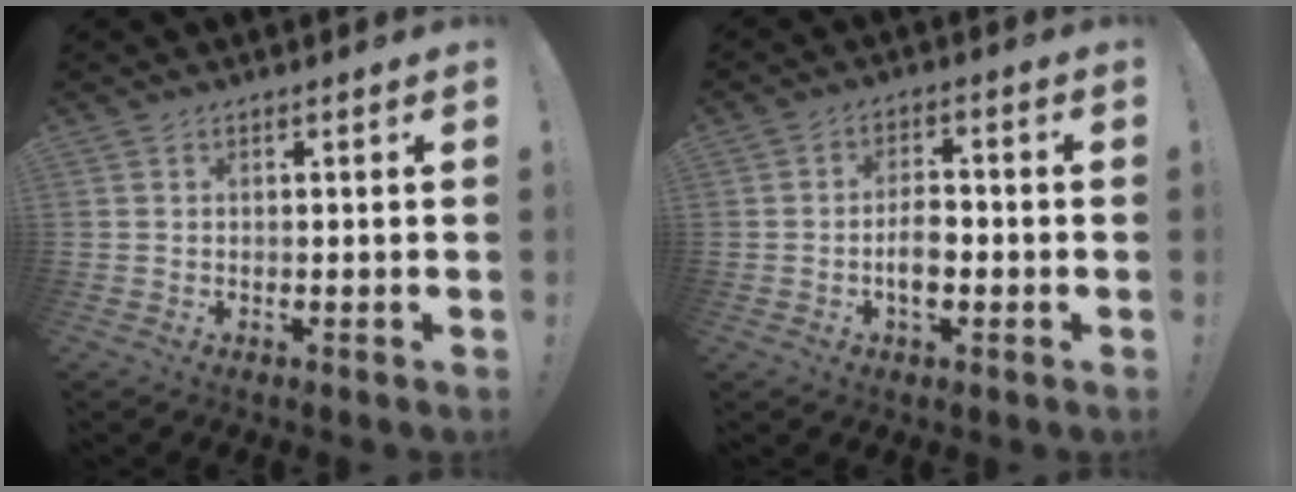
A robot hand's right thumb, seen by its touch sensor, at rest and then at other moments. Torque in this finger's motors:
{"motor_torque": [1.46, 1.22, -0.02, -0.17, 0.00]}